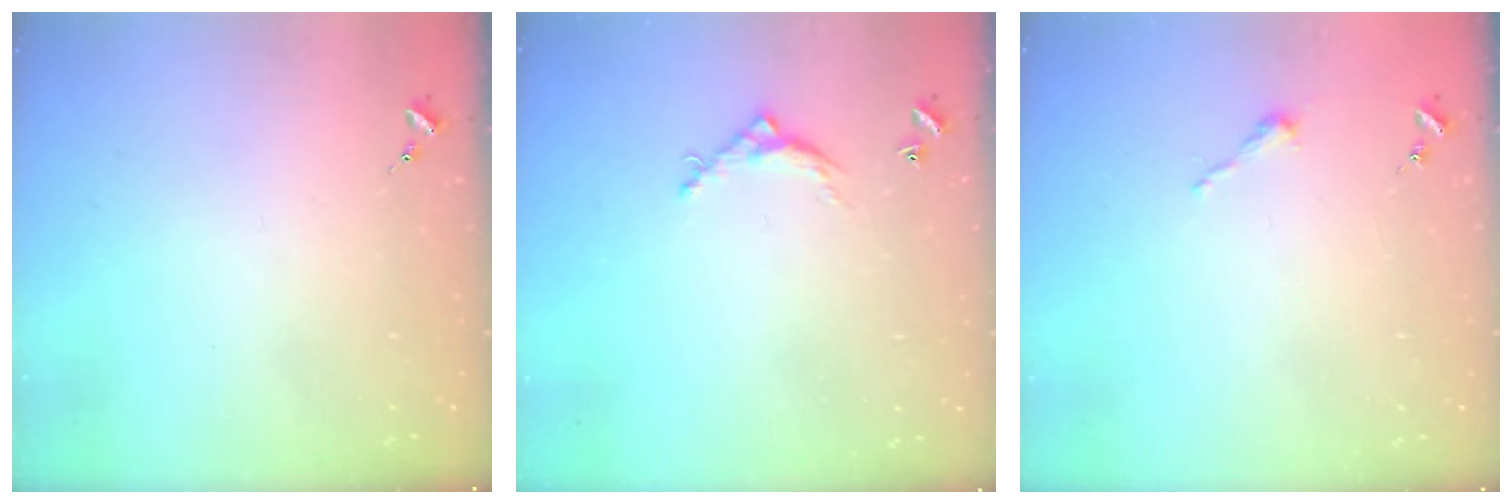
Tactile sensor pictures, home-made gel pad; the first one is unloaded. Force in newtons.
{"total": 6.0, "press": 6.0, "slide": 0.3}
{"total": 2.5, "press": 2.5, "slide": 0.2}